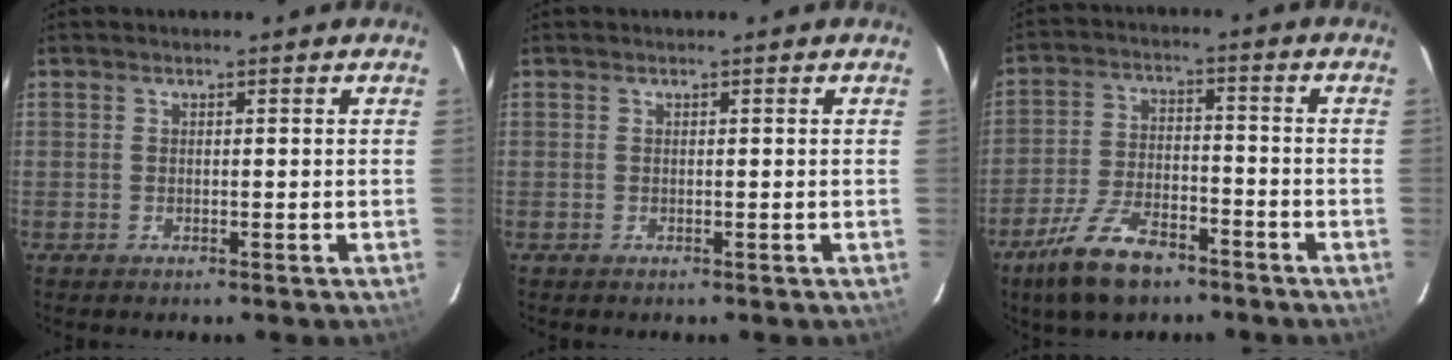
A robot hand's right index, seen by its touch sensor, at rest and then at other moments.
{"total": 0.0}
{"total": 11.9, "force": [-8.2, 5.0, 7.0], "torque": [-0.160, -0.008, -0.146]}